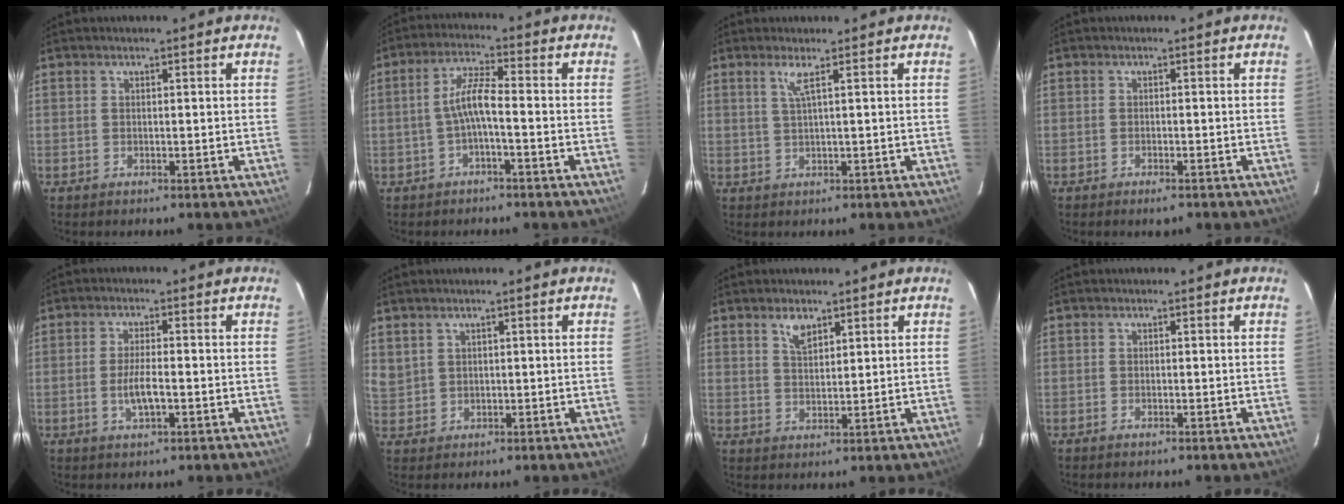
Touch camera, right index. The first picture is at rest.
{"total": 4.8, "force": [-1.7, 0.6, 4.5], "torque": [-0.097, 0.013, -0.032]}
{"total": 2.2, "force": [1.0, -0.7, 1.8], "torque": [-0.030, -0.002, 0.022]}
{"total": 1.7, "force": [-1.3, 0.6, 0.9], "torque": [-0.022, -0.001, -0.022]}
{"total": 4.6, "force": [-1.3, 1.1, 4.2], "torque": [-0.082, -0.004, -0.023]}
{"total": 3.7, "force": [2.0, 3.0, 0.9], "torque": [-0.015, 0.009, 0.049]}
{"total": 3.5, "force": [2.3, 1.6, 2.1], "torque": [-0.037, 0.004, 0.044]}
{"total": 0.6, "force": [-0.5, 0.3, 0.3], "torque": [-0.007, -0.001, -0.009]}